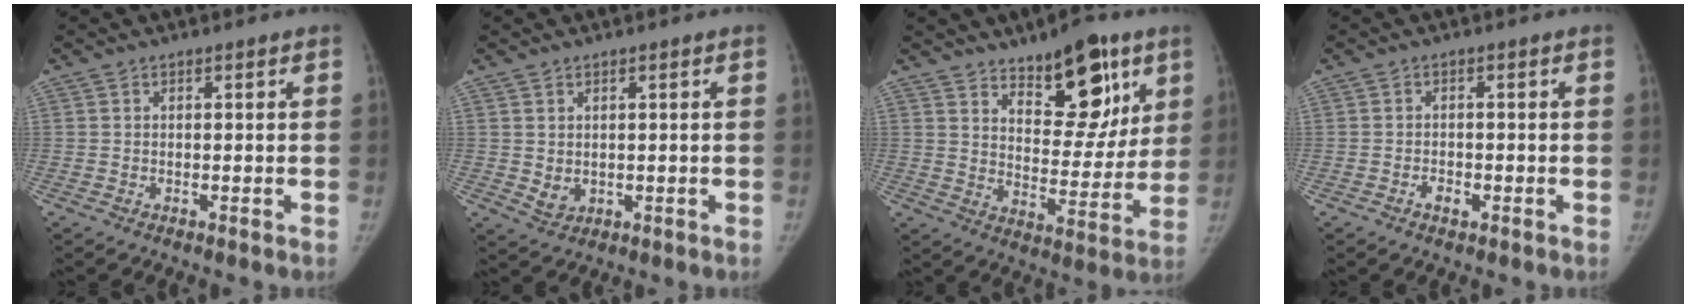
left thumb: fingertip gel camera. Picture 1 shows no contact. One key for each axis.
{"total": 2.8, "fx": 0.3, "fy": 2.1, "fz": 1.8, "tx": -0.022, "ty": -0.009, "tz": 0.016}
{"total": 16.3, "fx": 9.9, "fy": 7.4, "fz": 10.6, "tx": -0.090, "ty": -0.064, "tz": 0.153}
{"total": 2.0, "fx": -1.0, "fy": 1.2, "fz": 1.3, "tx": -0.018, "ty": 0.007, "tz": -0.015}